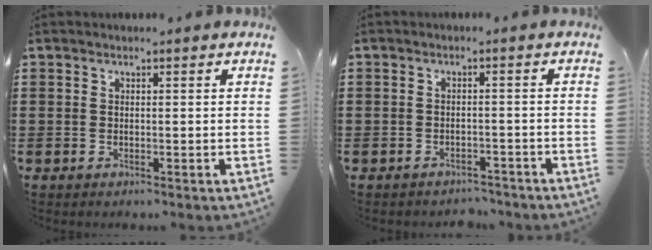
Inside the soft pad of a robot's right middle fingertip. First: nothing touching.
{"total": 2.1, "force": [-2.0, 0.5, -0.3], "torque": [-0.002, 0.002, -0.047]}